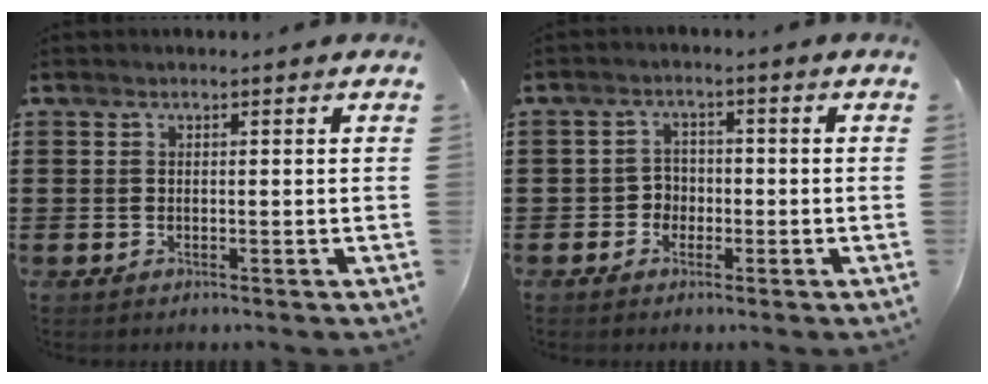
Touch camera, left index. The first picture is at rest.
{"total": 2.6, "force": [-1.1, 2.3, 0.7], "torque": [-0.022, 0.004, -0.027]}